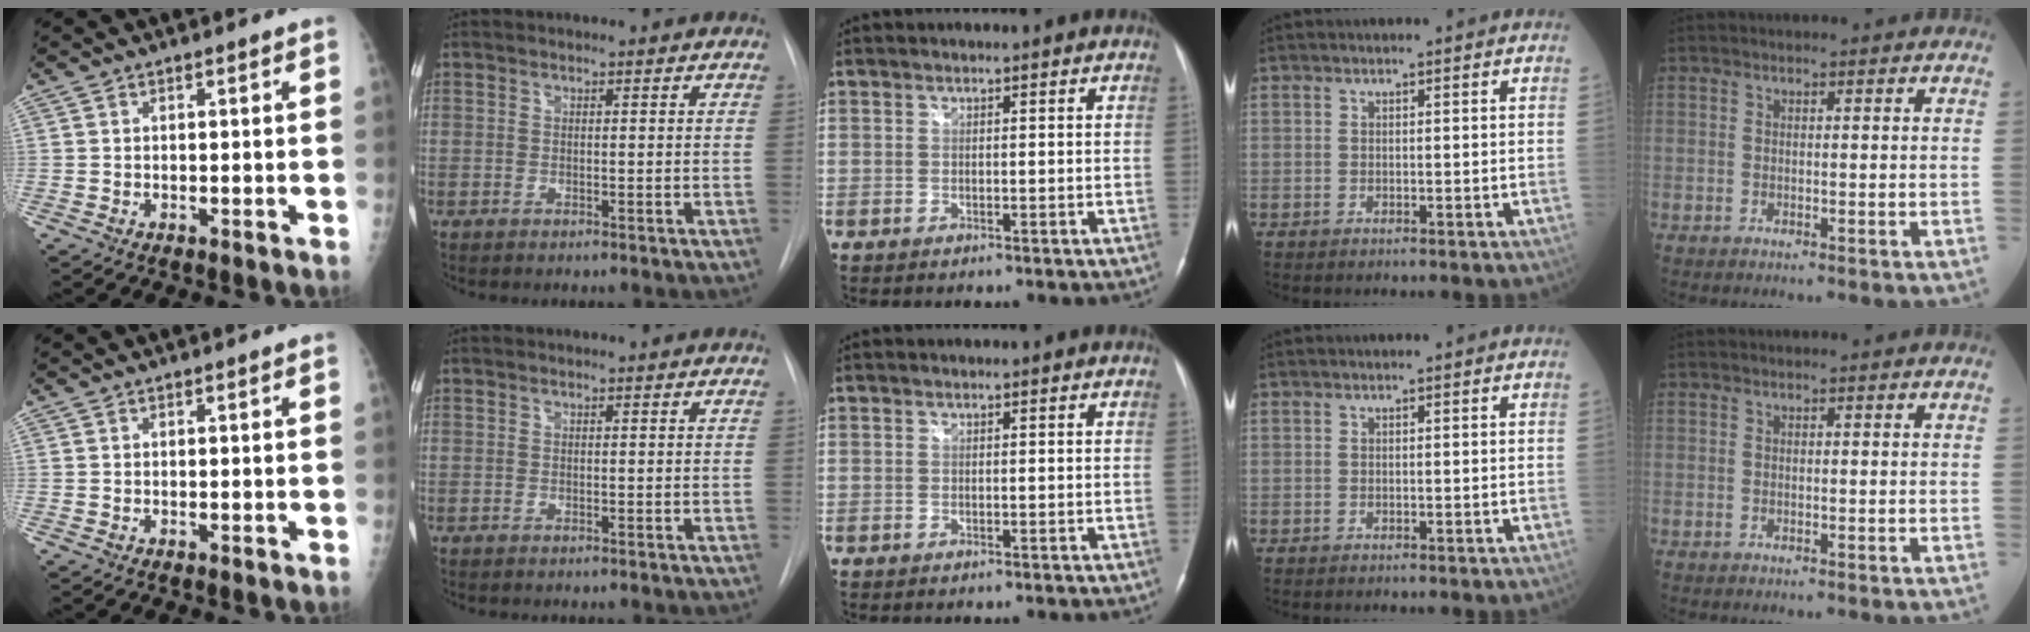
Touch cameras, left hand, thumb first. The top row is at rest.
{}